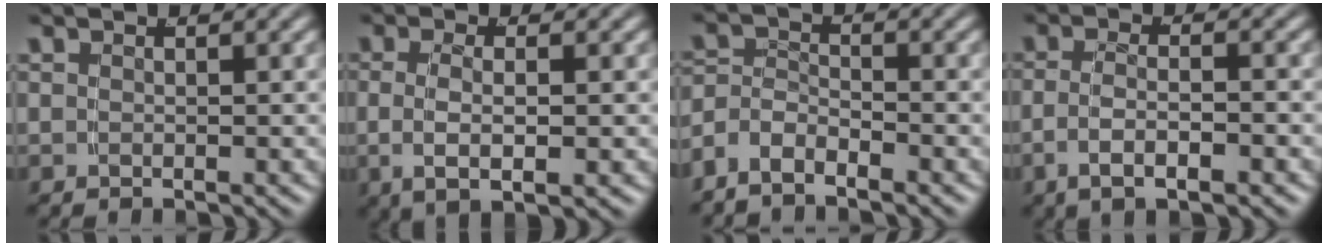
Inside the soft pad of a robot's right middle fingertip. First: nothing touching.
{"total": 4.0, "force": [-0.4, 1.6, 3.7], "torque": [-0.074, -0.010, 0.001]}
{"total": 4.3, "force": [-2.5, 3.0, 1.7], "torque": [-0.048, -0.018, -0.044]}
{"total": 3.4, "force": [-1.6, 1.1, 2.8], "torque": [-0.059, -0.009, -0.024]}